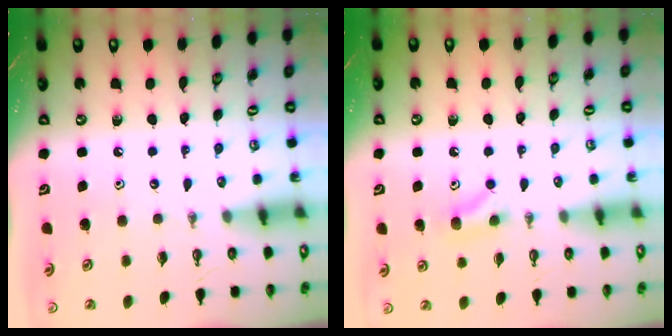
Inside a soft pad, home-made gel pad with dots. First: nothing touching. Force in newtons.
{"total": 4.0, "press": 3.8, "slide": 1.4}